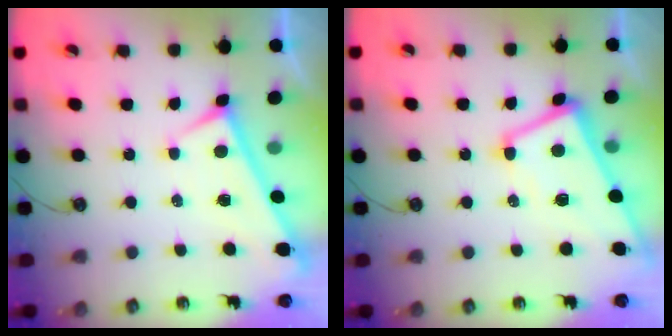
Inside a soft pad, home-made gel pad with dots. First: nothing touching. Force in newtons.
{"total": 2.7, "press": 2.5, "slide": 1.1}